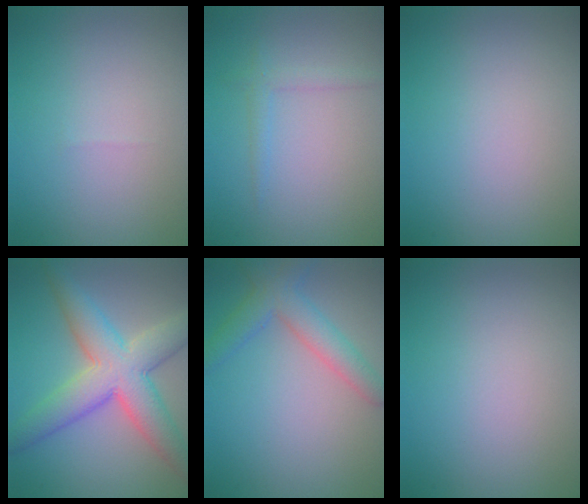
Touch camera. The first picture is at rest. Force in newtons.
{"total": 1.4, "press": 1.4, "slide": 0.0}
{"total": 0.0}
{"total": 8.0, "press": 8.0, "slide": 0.5}
{"total": 3.6, "press": 3.6, "slide": 0.1}
{"total": 0.0}